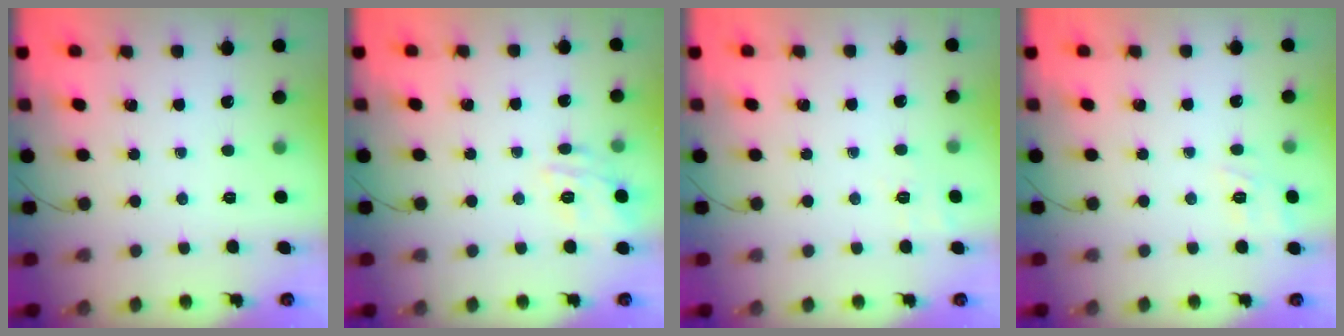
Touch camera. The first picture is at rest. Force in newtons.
{"total": 11.3, "press": 11.3, "slide": 0.8}
{"total": 2.6, "press": 1.9, "slide": 1.8}
{"total": 10.0, "press": 9.9, "slide": 1.7}